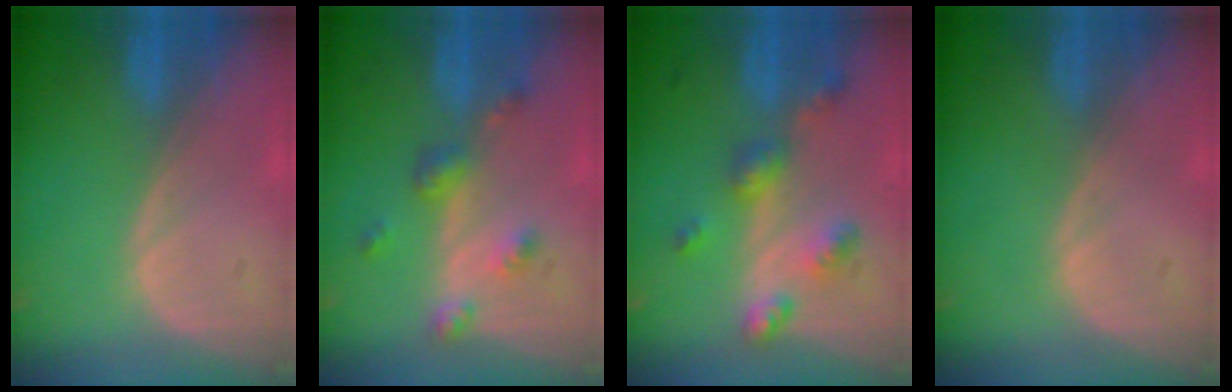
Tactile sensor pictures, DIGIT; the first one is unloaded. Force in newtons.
{"total": 4.8, "press": 4.3, "slide": 2.3}
{"total": 6.5, "press": 5.7, "slide": 3.1}
{"total": 0.0}